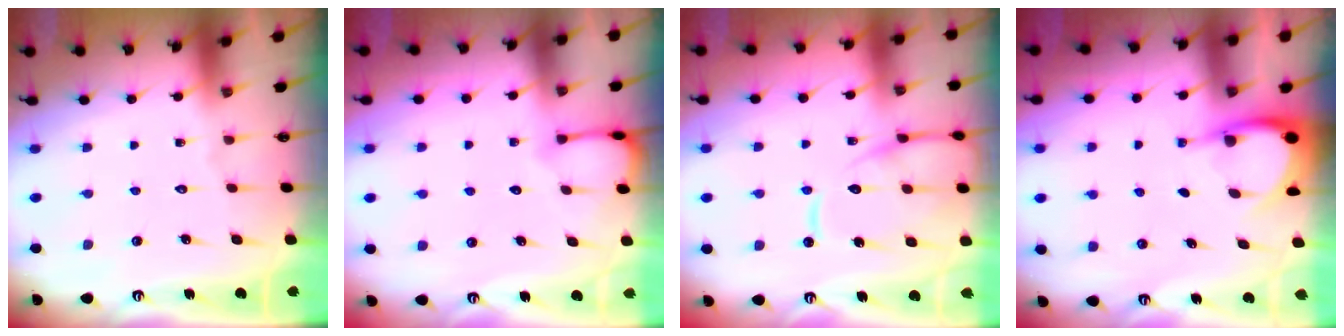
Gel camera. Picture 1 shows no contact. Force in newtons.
{"total": 3.0, "press": 3.0, "slide": 0.3}
{"total": 12.5, "press": 12.5, "slide": 1.2}
{"total": 4.0, "press": 4.0, "slide": 0.2}